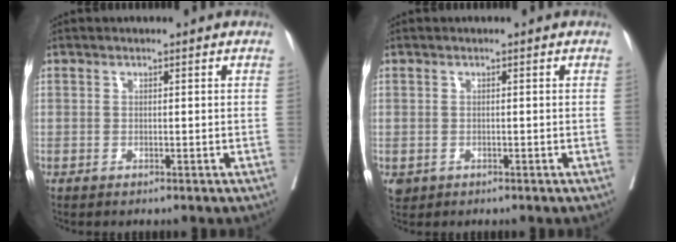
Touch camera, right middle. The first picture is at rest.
{"total": 1.5, "force": [-0.5, 1.3, 0.5], "torque": [-0.012, 0.001, -0.001]}